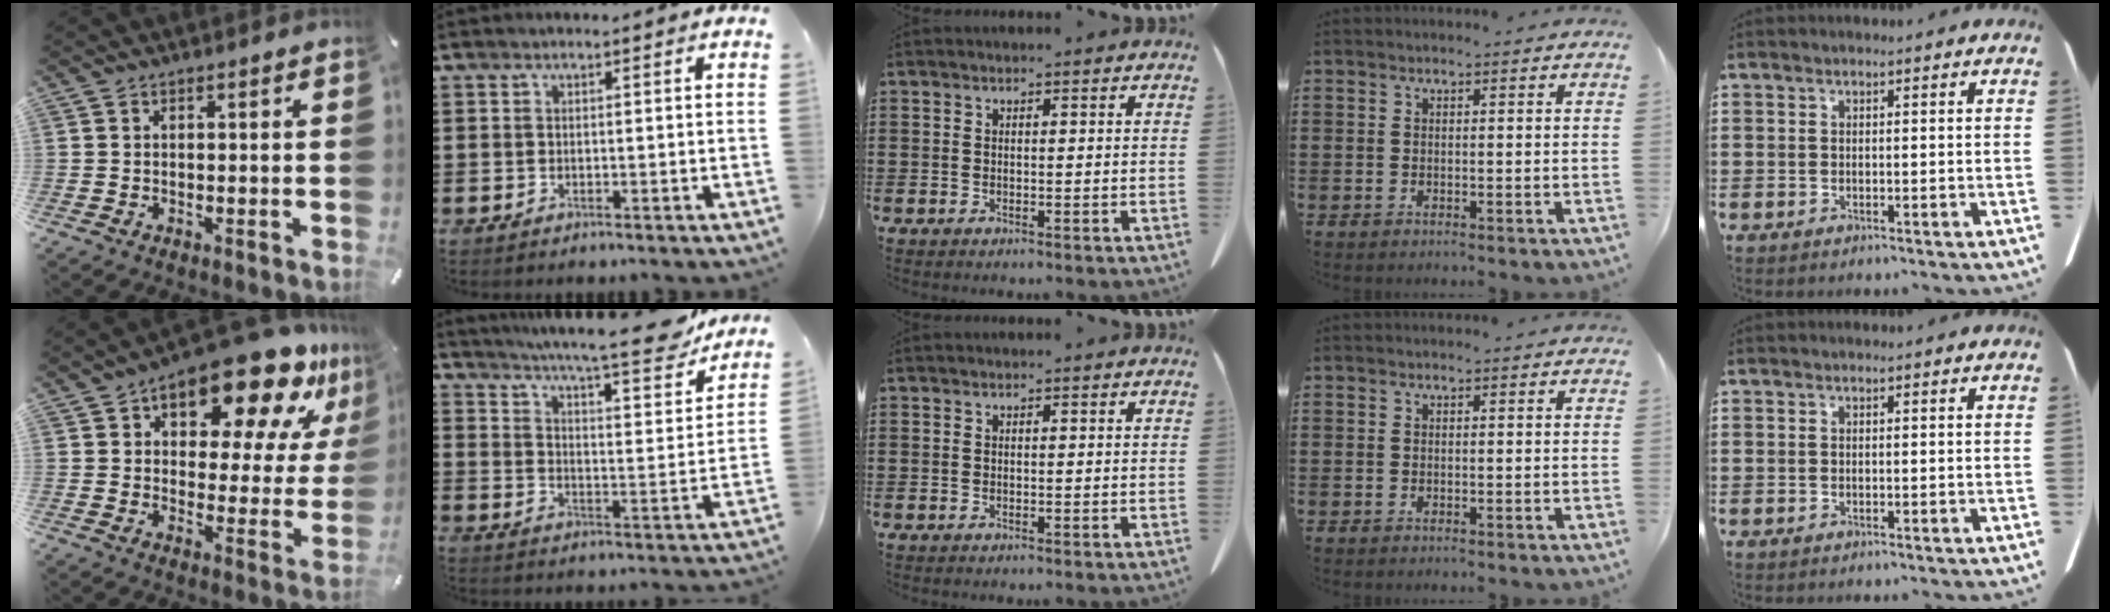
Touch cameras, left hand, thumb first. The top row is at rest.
{"thumb": {"total": 19.8, "force": [13.7, 8.2, 11.6], "torque": [-0.162, -0.101, 0.224]}, "index": {"total": 10.4, "force": [8.9, 0.4, 5.2], "torque": [-0.099, -0.059, 0.145]}}